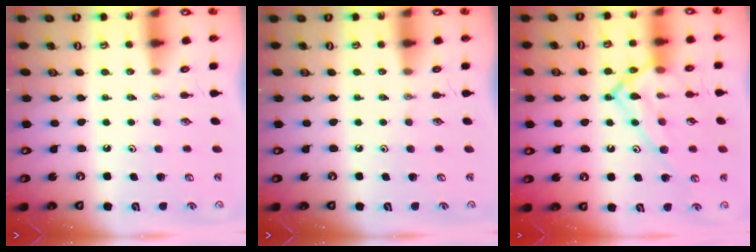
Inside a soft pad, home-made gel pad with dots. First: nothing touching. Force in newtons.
{"total": 0.0}
{"total": 16.5, "press": 16.5, "slide": 1.3}